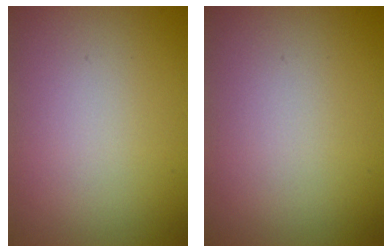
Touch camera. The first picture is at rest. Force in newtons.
{"total": 0.0}